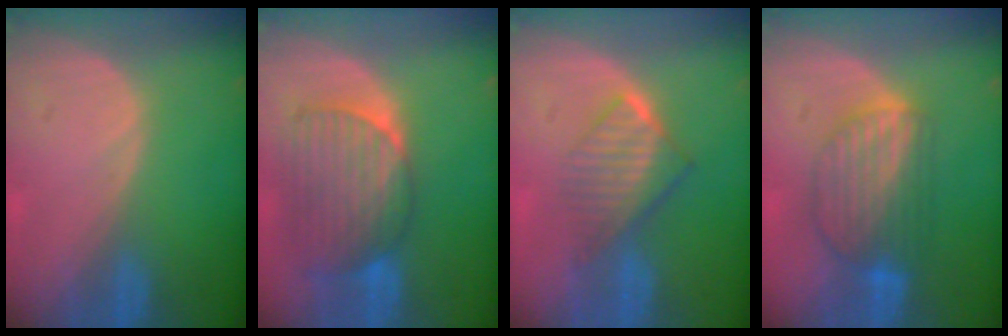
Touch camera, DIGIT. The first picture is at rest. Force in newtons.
{"total": 9.0, "press": 8.5, "slide": 2.9}
{"total": 6.5, "press": 5.7, "slide": 3.0}
{"total": 7.5, "press": 7.1, "slide": 2.4}